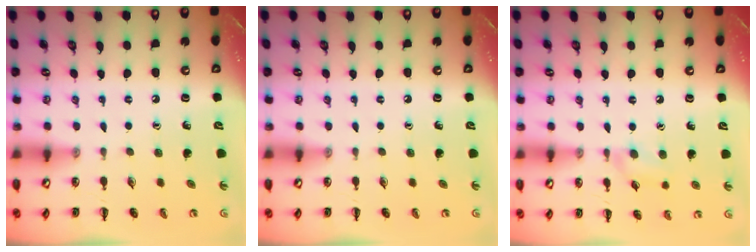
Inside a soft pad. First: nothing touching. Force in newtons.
{"total": 0.0}
{"total": 7.3, "press": 7.0, "slide": 2.0}